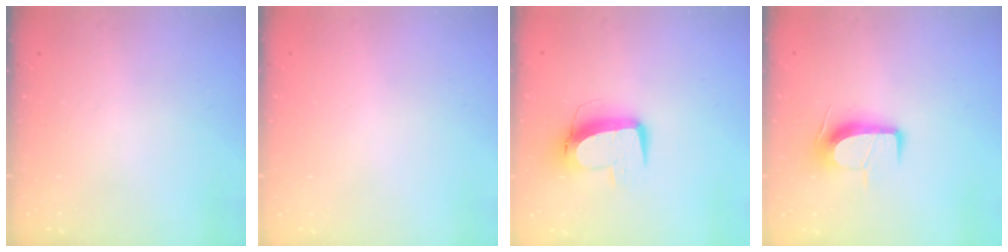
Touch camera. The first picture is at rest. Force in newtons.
{"total": 0.0}
{"total": 11.2, "press": 11.1, "slide": 1.2}
{"total": 10.3, "press": 10.3, "slide": 0.6}